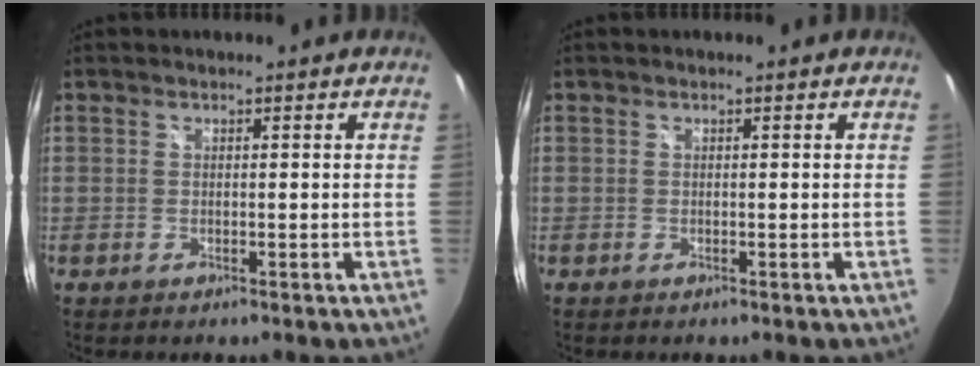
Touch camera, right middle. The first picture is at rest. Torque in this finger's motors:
{"motor_torque": [0.00, 0.00, 0.00, 0.00]}